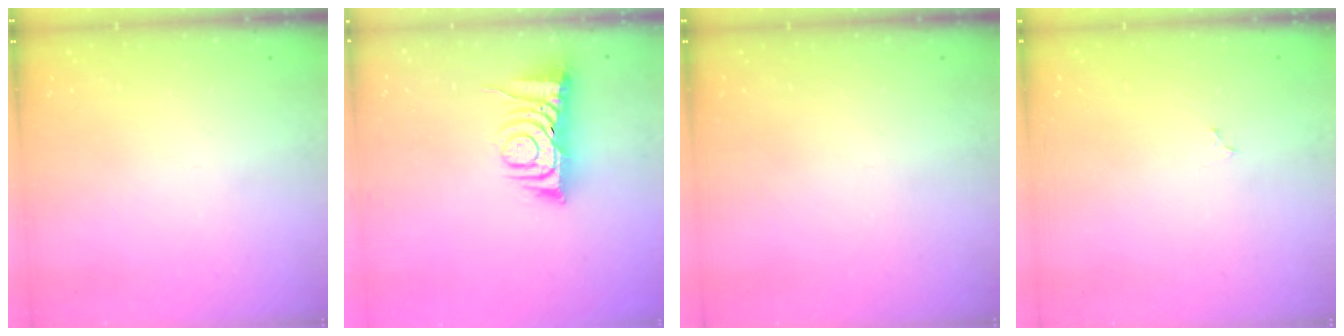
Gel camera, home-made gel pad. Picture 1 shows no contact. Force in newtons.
{"total": 7.7, "press": 7.7, "slide": 0.7}
{"total": 0.0}
{"total": 2.3, "press": 2.3, "slide": 0.2}